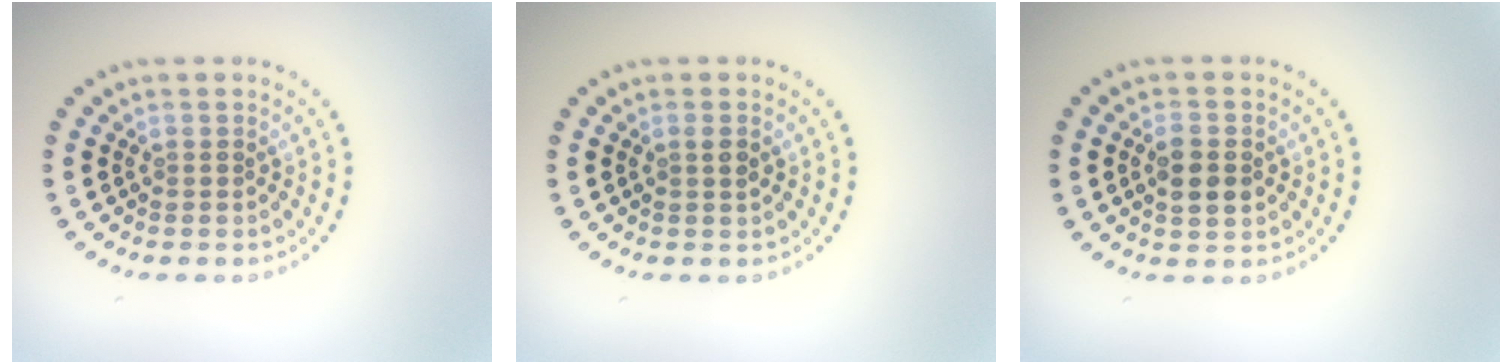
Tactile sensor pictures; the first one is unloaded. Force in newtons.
{"total": 1.0, "press": 0.9, "slide": 0.4}
{"total": 2.5, "press": 2.5, "slide": 0.2}